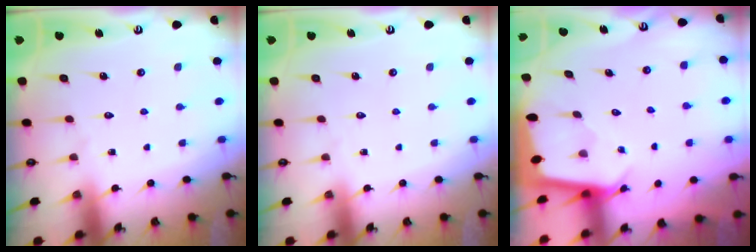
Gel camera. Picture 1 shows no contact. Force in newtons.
{"total": 0.0}
{"total": 2.3, "press": 2.3, "slide": 0.2}